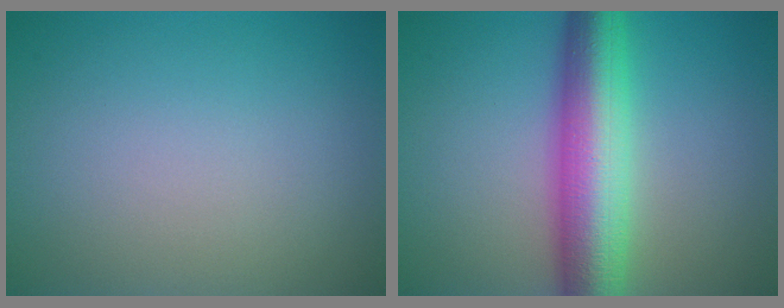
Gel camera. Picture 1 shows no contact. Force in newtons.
{"total": 8.9, "press": 8.9, "slide": 0.1}